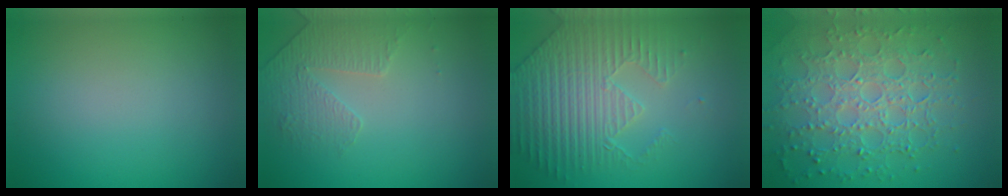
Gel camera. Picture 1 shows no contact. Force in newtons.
{"total": 1.8, "press": 1.4, "slide": 1.0}
{"total": 4.4, "press": 4.3, "slide": 1.1}
{"total": 7.7, "press": 5.6, "slide": 5.3}